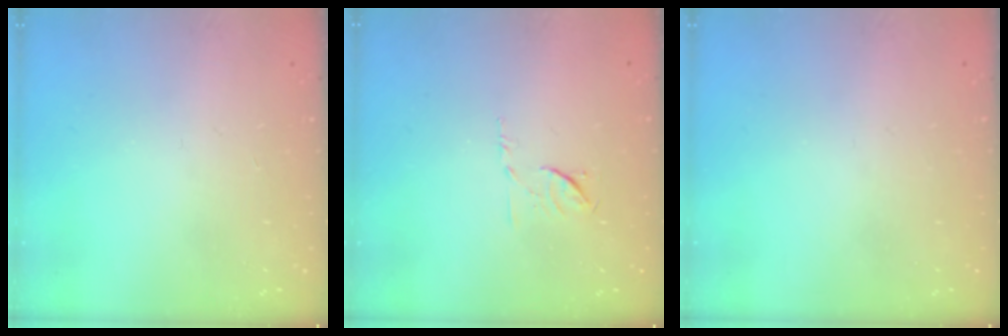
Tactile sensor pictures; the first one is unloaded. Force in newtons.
{"total": 6.1, "press": 6.0, "slide": 1.1}
{"total": 0.0}